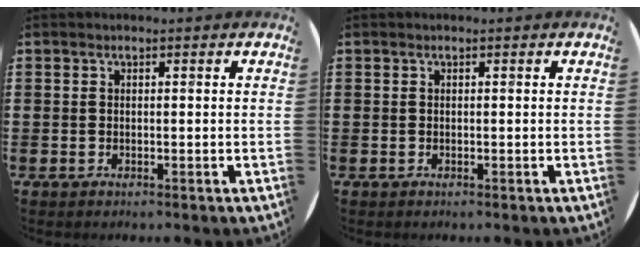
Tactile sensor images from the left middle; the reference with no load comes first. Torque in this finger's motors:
{"motor_torque": [-0.13, 0.09, 0.01, 0.00]}